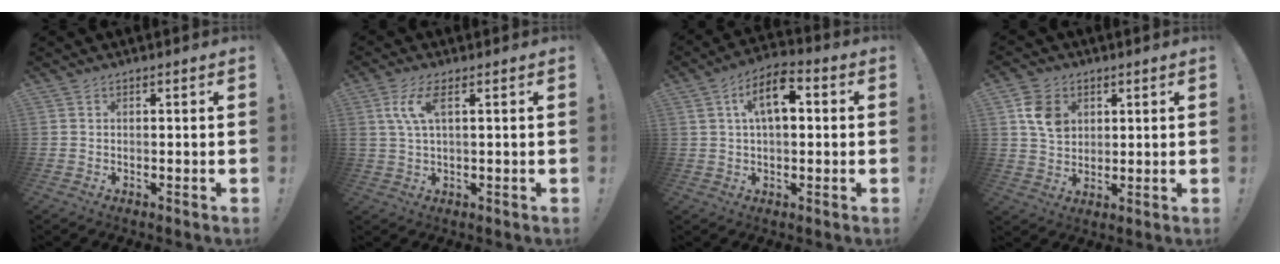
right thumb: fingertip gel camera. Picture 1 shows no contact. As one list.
[{"total": 6.8, "force": [2.2, 2.0, 6.0], "torque": [-0.112, 0.001, 0.040]}, {"total": 10.5, "force": [2.6, 5.3, 8.7], "torque": [-0.131, 0.004, 0.046]}, {"total": 9.8, "force": [3.4, 7.8, 4.9], "torque": [-0.062, -0.003, 0.067]}]